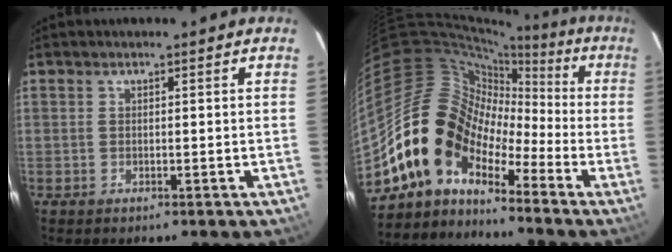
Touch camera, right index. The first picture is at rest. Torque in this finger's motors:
{"motor_torque": [1.33, -0.81, 1.05, 0.21]}